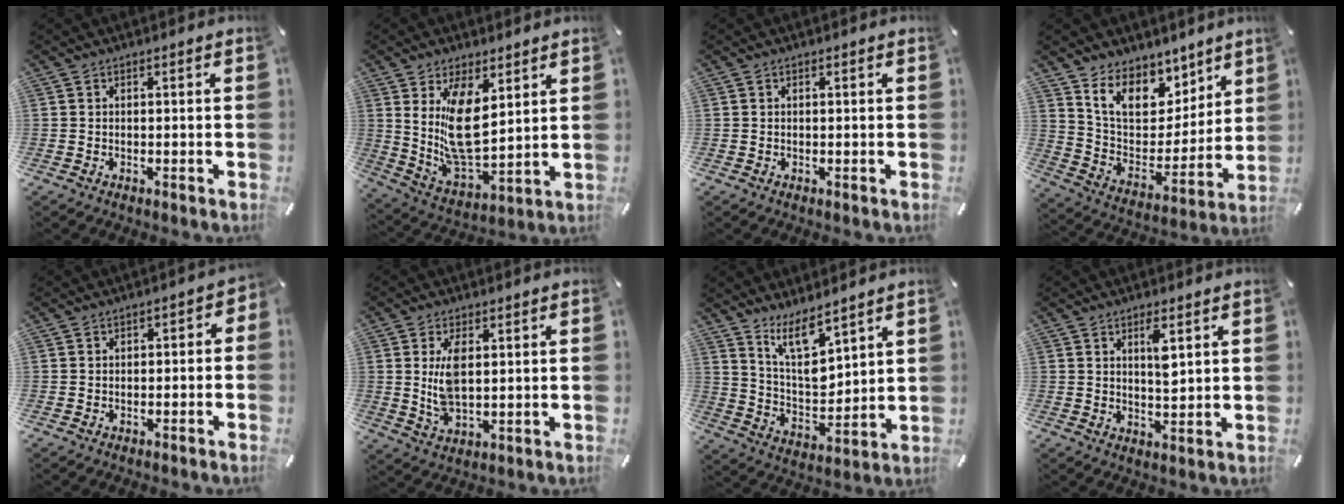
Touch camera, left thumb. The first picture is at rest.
{"total": 13.5, "force": [5.5, 7.5, 9.8], "torque": [-0.203, -0.034, 0.104]}
{"total": 0.0}
{"total": 13.1, "force": [9.5, 8.2, 3.8], "torque": [-0.079, -0.083, 0.182]}
{"total": 2.4, "force": [-1.6, 1.3, 1.1], "torque": [-0.018, 0.013, -0.032]}
{"total": 7.2, "force": [1.2, 3.6, 6.1], "torque": [-0.141, -0.007, 0.015]}
{"total": 10.7, "force": [8.0, 4.3, 5.7], "torque": [-0.102, -0.052, 0.148]}
{"total": 4.9, "force": [2.3, 1.5, 4.1], "torque": [-0.065, -0.008, 0.033]}